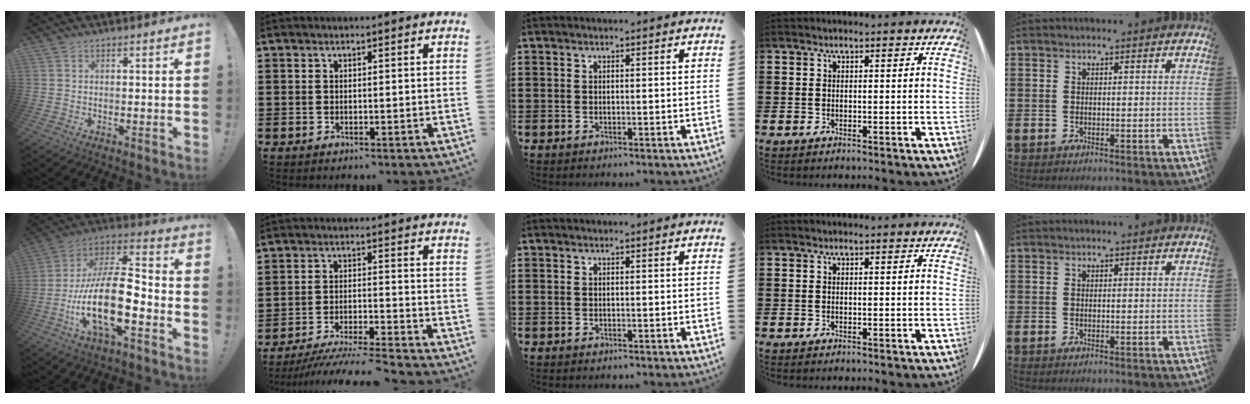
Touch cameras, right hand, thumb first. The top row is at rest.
{"thumb": {"total": 22.1, "force": [-6.7, 8.3, 19.3], "torque": [-0.387, 0.025, -0.112]}, "index": {"total": 5.4, "force": [-5.1, -0.6, 1.7], "torque": [-0.036, -0.018, -0.101]}}